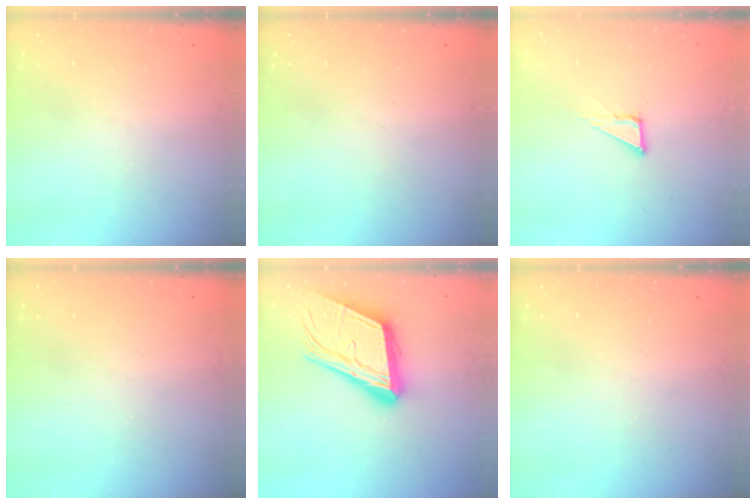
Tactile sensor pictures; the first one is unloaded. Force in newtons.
{"total": 0.0}
{"total": 3.8, "press": 3.8, "slide": 0.0}
{"total": 0.0}
{"total": 19.0, "press": 18.8, "slide": 3.0}
{"total": 0.0}